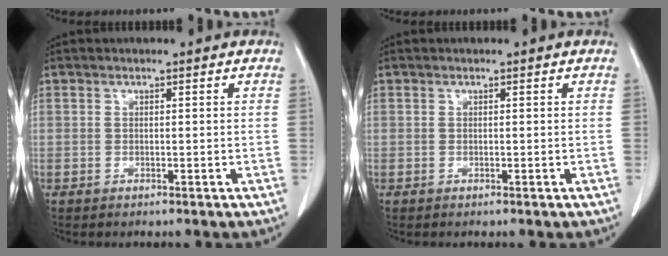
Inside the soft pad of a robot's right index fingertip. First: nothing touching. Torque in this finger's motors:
{"motor_torque": [0.00, 0.00, 0.00, 0.00]}